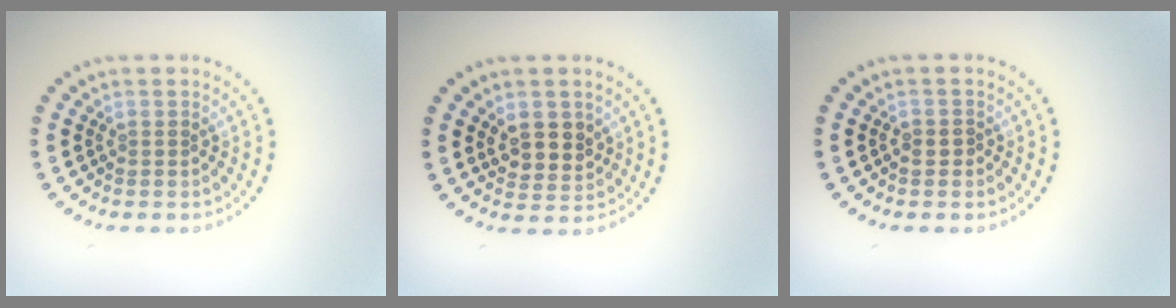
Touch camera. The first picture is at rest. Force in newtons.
{"total": 2.9, "press": 2.7, "slide": 1.0}
{"total": 0.7, "press": 0.6, "slide": 0.4}